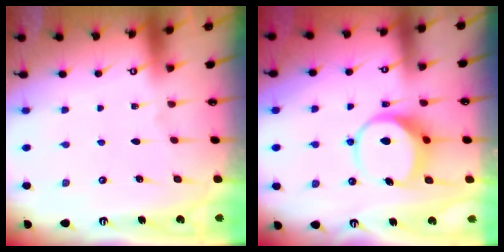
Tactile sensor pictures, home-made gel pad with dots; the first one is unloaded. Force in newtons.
{"total": 9.1, "press": 9.1, "slide": 0.6}